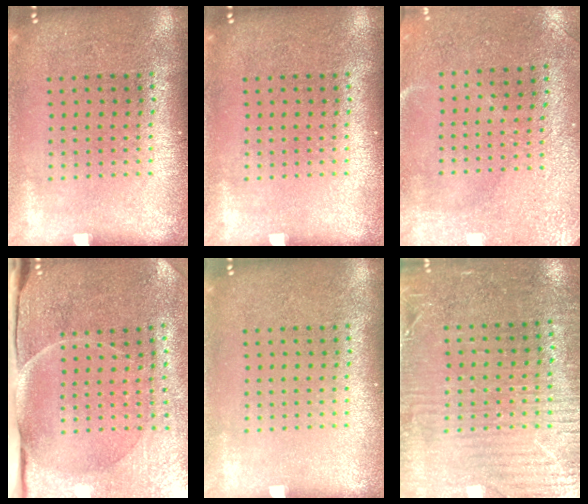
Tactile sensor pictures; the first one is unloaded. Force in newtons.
{"total": 0.0}
{"total": 2.9, "press": 2.4, "slide": 1.6}
{"total": 4.8, "press": 3.9, "slide": 2.8}
{"total": 0.0}
{"total": 3.4, "press": 2.9, "slide": 1.7}